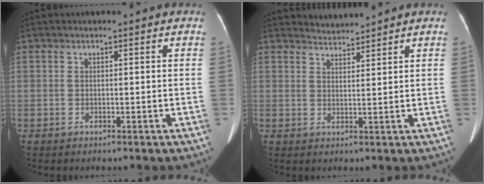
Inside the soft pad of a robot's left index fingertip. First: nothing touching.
{"total": 2.4, "force": [2.3, -0.3, -0.6], "torque": [0.000, 0.004, 0.048]}